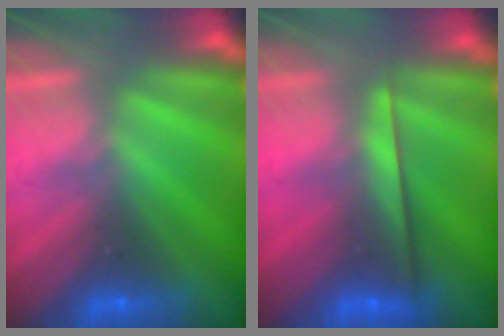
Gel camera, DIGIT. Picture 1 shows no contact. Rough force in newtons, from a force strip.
{"total": 2.2}